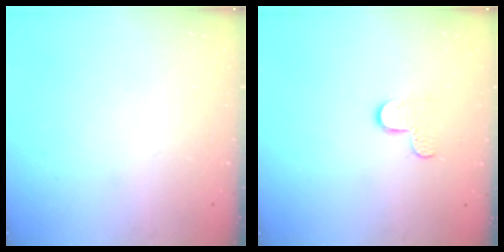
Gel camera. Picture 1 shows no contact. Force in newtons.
{"total": 5.7, "press": 5.7, "slide": 0.5}